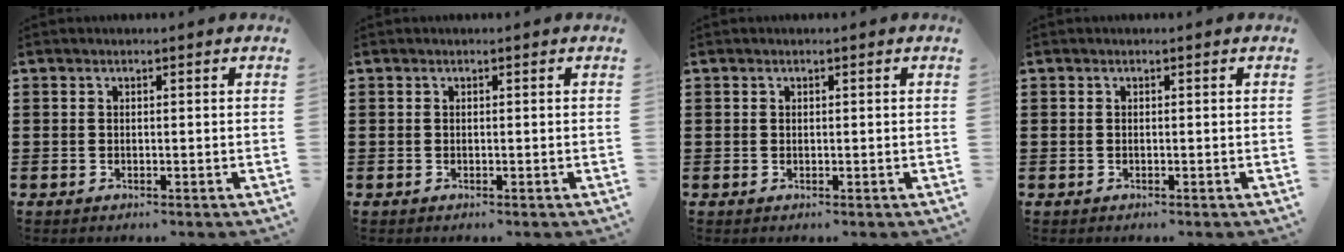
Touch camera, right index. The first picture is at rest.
{"total": 0.0}
{"total": 0.0}
{"total": 0.0}